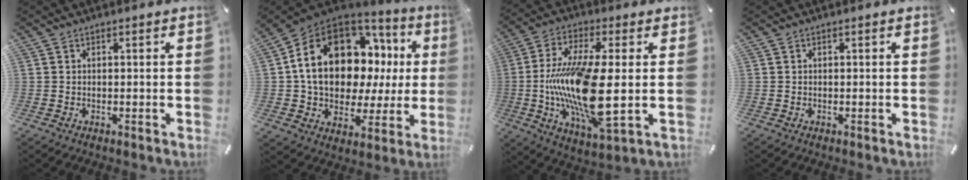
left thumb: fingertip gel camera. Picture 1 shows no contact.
{"total": 18.8, "force": [5.4, 13.1, 12.4], "torque": [-0.220, -0.033, 0.095]}
{"total": 19.8, "force": [-0.5, 6.0, 18.8], "torque": [-0.404, -0.030, -0.008]}
{"total": 0.0}